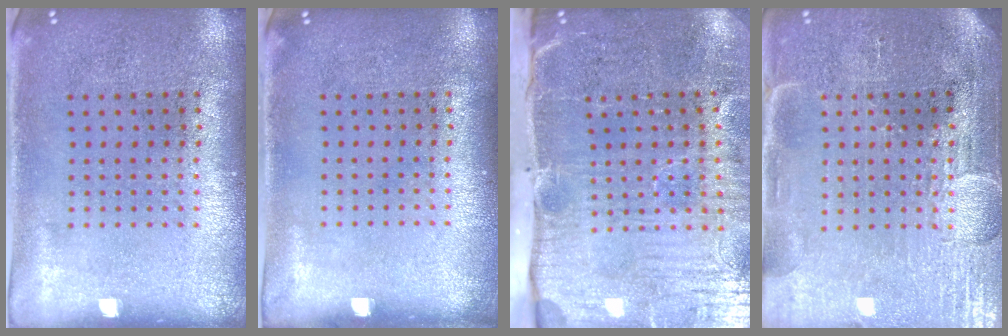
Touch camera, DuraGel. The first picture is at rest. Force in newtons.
{"total": 0.0}
{"total": 5.4, "press": 4.4, "slide": 3.2}
{"total": 3.9, "press": 3.5, "slide": 1.7}